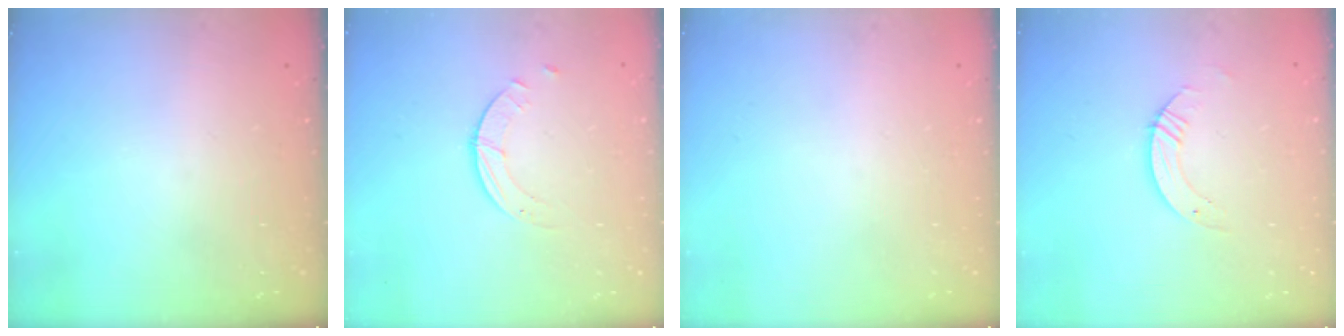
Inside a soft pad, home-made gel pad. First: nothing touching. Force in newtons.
{"total": 1.4, "press": 1.4, "slide": 0.2}
{"total": 0.0}
{"total": 3.9, "press": 3.9, "slide": 0.1}